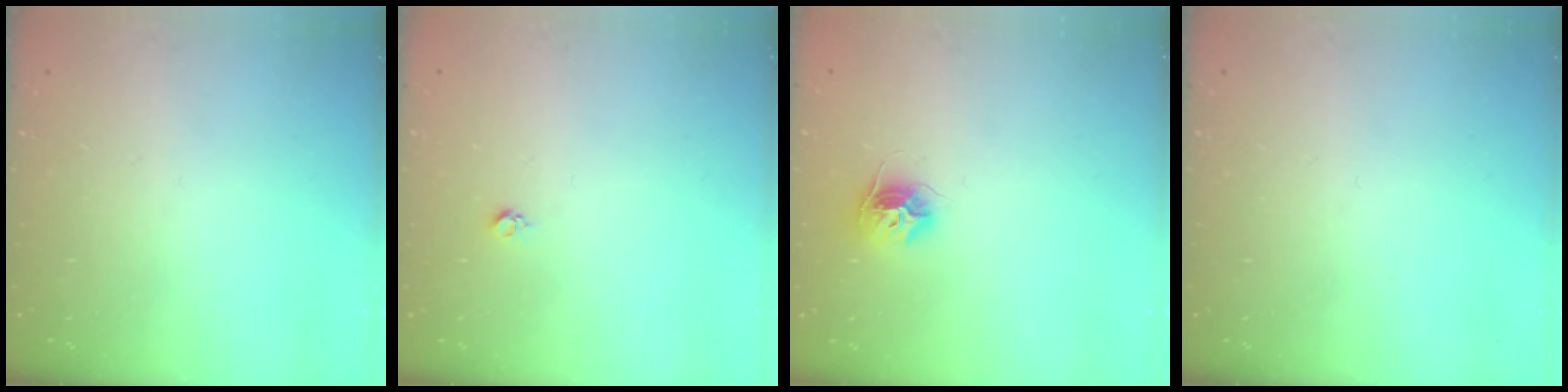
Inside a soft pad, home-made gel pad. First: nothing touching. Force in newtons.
{"total": 3.0, "press": 2.9, "slide": 0.4}
{"total": 9.6, "press": 9.6, "slide": 0.6}
{"total": 0.0}